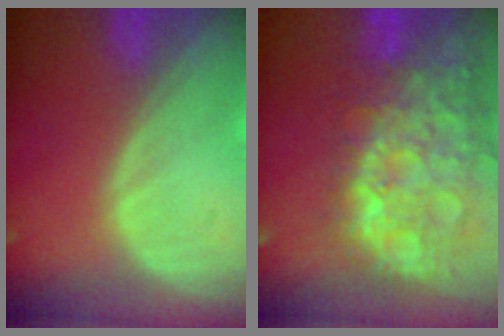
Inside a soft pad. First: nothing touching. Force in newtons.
{"total": 15.0, "press": 12.2, "slide": 8.7}